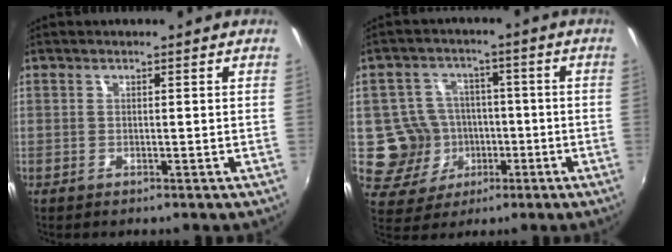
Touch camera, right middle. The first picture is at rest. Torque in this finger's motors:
{"motor_torque": [0.23, -0.28, -0.06, -0.05]}